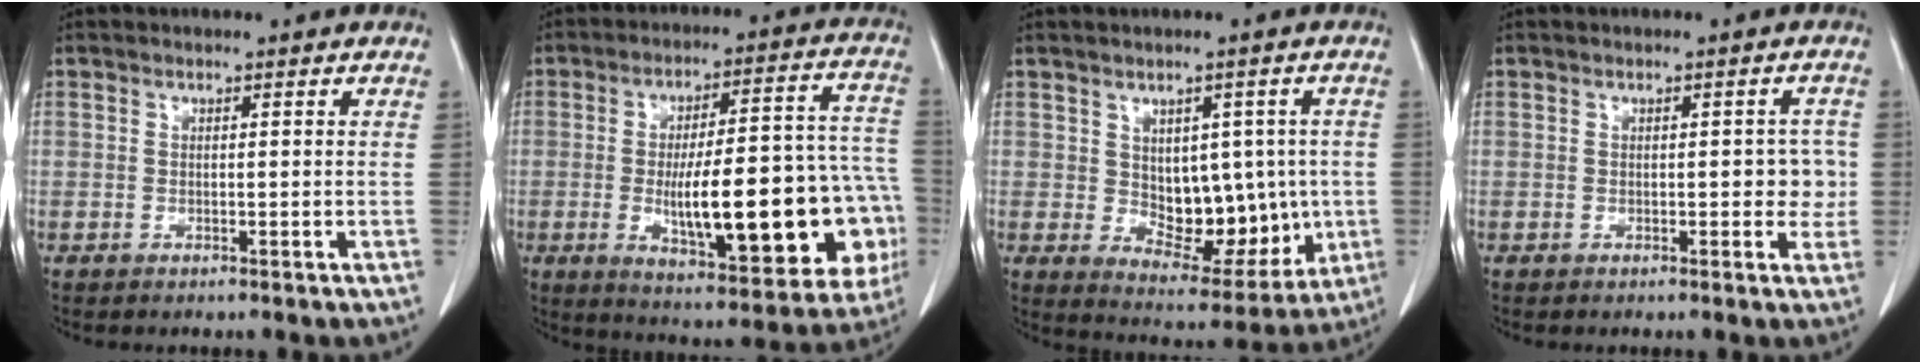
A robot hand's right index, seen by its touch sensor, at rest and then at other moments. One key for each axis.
{"total": 25.3, "fx": -5.1, "fy": 6.6, "fz": 23.8, "tx": -0.278, "ty": 0.026, "tz": -0.053}
{"total": 11.3, "fx": -0.1, "fy": 6.8, "fz": 9.0, "tx": -0.112, "ty": 0.007, "tz": 0.026}
{"total": 3.2, "fx": -0.1, "fy": 1.7, "fz": 2.8, "tx": -0.024, "ty": 0.014, "tz": 0.000}